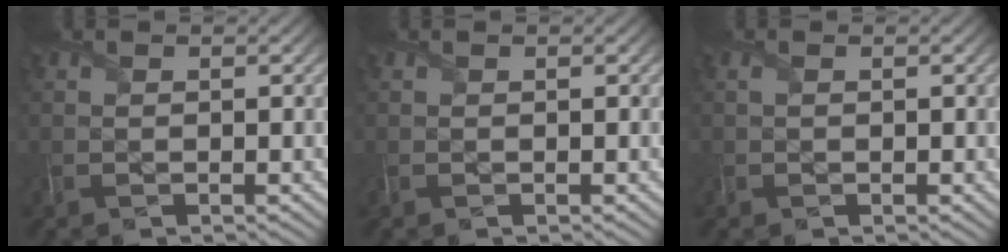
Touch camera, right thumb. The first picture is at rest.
{"total": 0.0}
{"total": 0.7, "force": [0.0, 0.5, 0.4], "torque": [-0.007, 0.000, 0.003]}